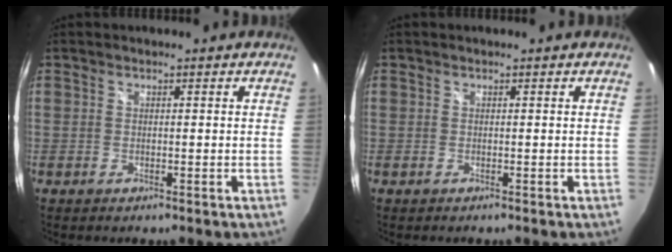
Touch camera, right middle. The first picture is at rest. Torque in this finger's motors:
{"motor_torque": [0.04, 0.07, 0.00, 0.00]}